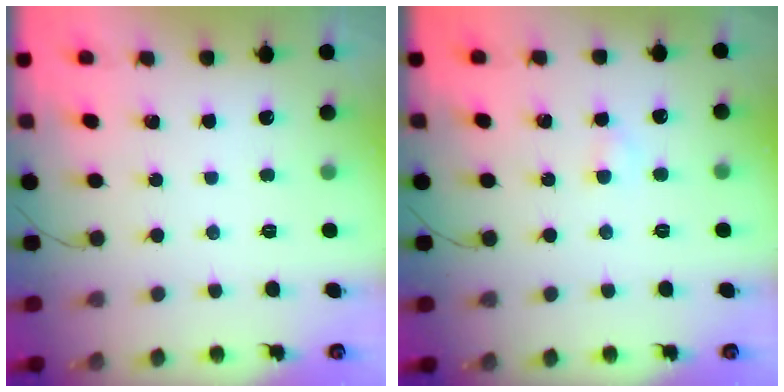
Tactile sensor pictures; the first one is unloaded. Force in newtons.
{"total": 2.5, "press": 2.3, "slide": 0.9}